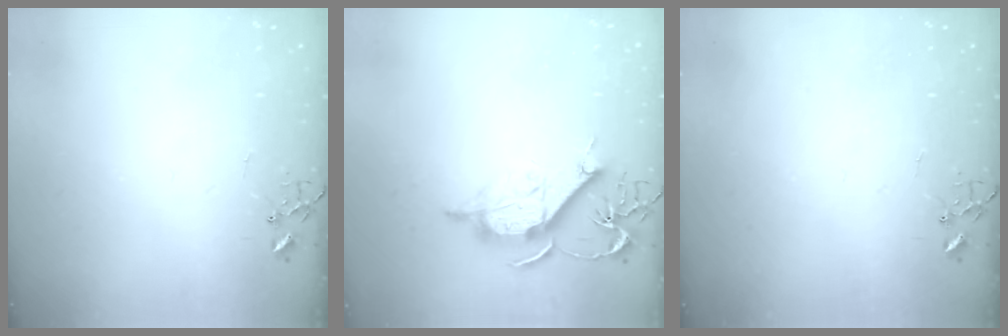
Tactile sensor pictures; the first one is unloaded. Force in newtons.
{"total": 11.7, "press": 11.7, "slide": 0.6}
{"total": 0.0}